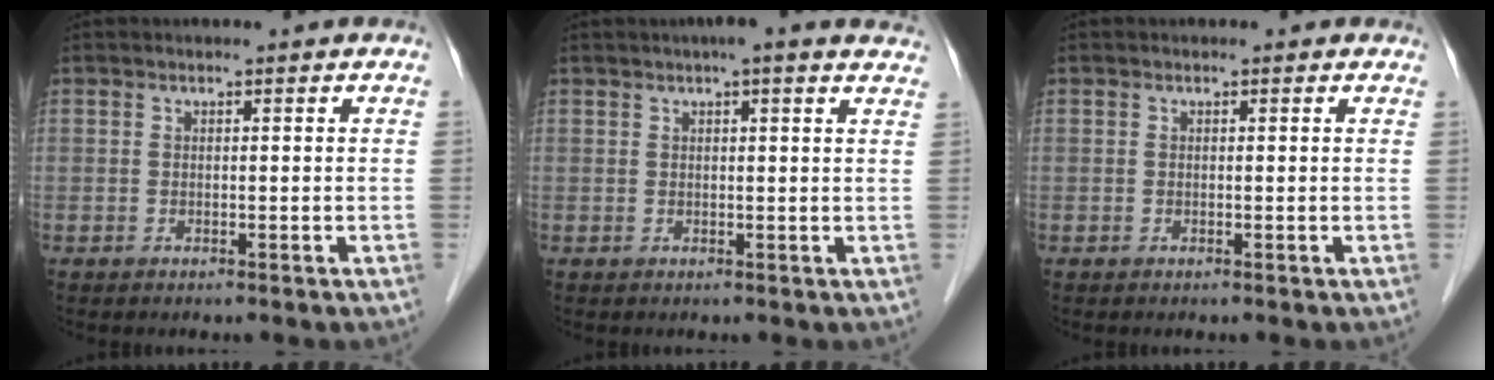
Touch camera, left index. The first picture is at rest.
{"total": 6.8, "force": [5.3, 1.1, 4.1], "torque": [-0.051, 0.023, 0.052]}
{"total": 0.0}